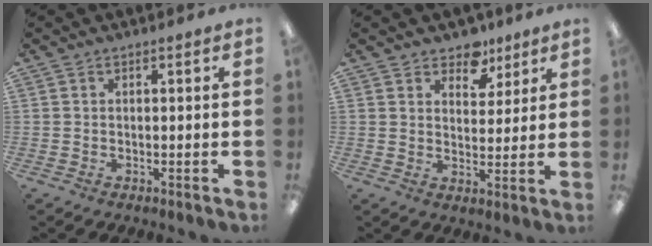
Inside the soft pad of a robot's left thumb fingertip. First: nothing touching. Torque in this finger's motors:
{"motor_torque": [0.02, 0.61, -0.11, -0.14, 0.03]}